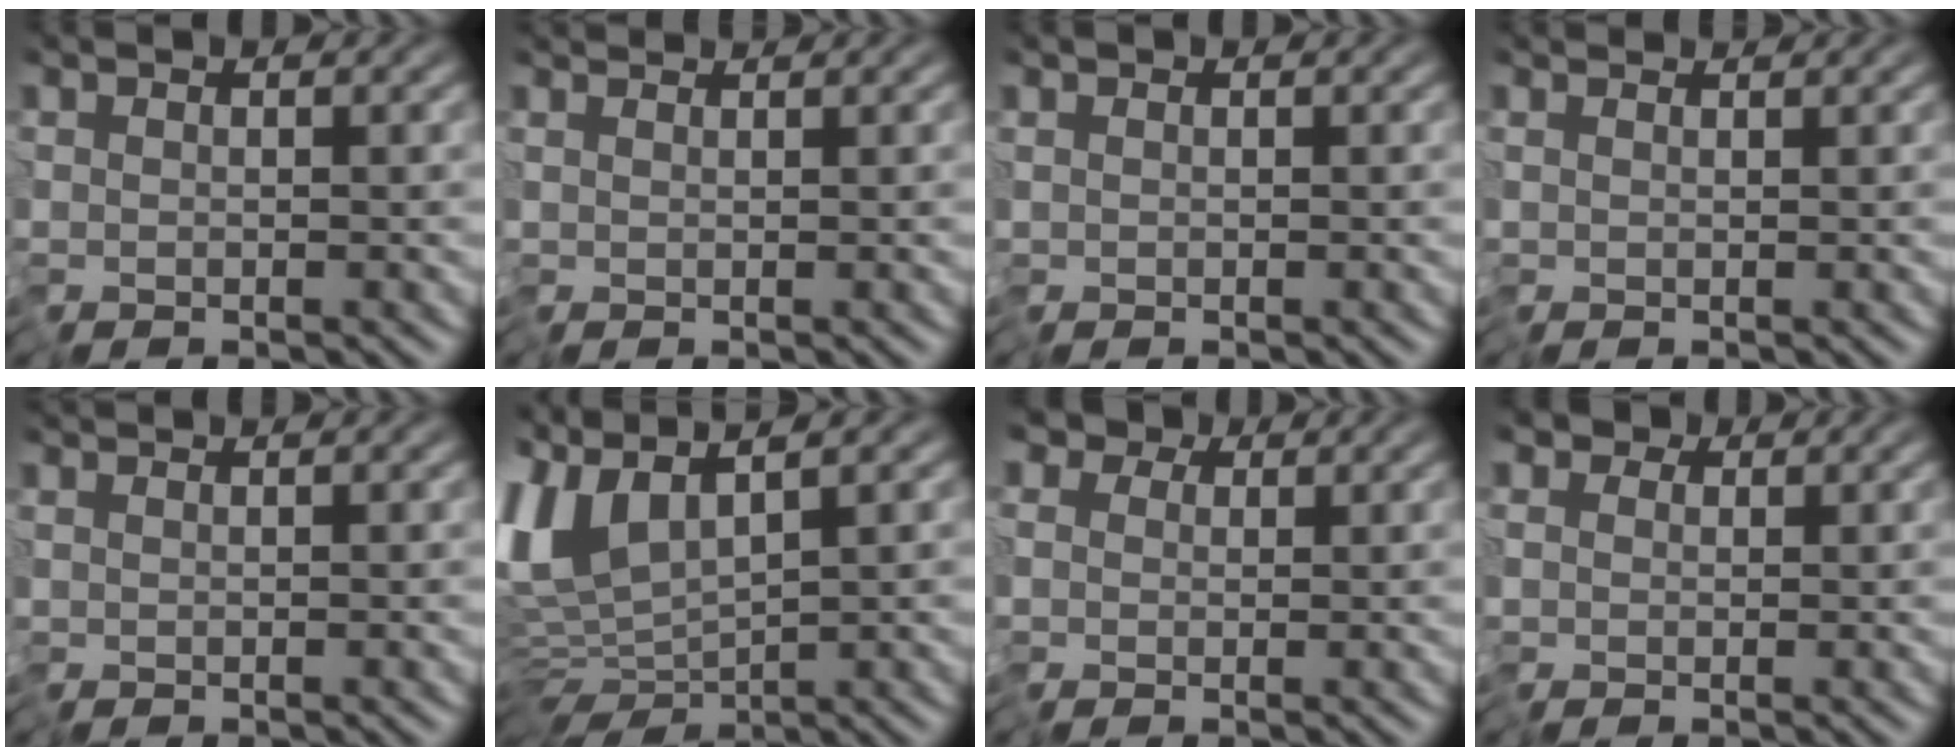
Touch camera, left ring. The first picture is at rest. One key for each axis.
{"total": 1.4, "fx": 1.4, "fy": 0.1, "fz": 0.3, "tx": -0.014, "ty": 0.006, "tz": 0.023}
{"total": 0.5, "fx": 0.1, "fy": 0.5, "fz": 0.2, "tx": -0.007, "ty": 0.001, "tz": 0.000}
{"total": 1.5, "fx": 1.4, "fy": 0.3, "fz": 0.5, "tx": -0.017, "ty": 0.008, "tz": 0.020}
{"total": 0.6, "fx": 0.6, "fy": -0.1, "fz": 0.1, "tx": -0.005, "ty": 0.005, "tz": 0.013}
{"total": 8.4, "fx": 1.5, "fy": 3.9, "fz": 7.3, "tx": -0.180, "ty": 0.001, "tz": 0.029}
{"total": 3.6, "fx": 1.2, "fy": 3.0, "fz": 1.4, "tx": -0.043, "ty": 0.006, "tz": 0.011}
{"total": 2.4, "fx": 0.5, "fy": 2.2, "fz": 0.8, "tx": -0.025, "ty": 0.001, "tz": 0.001}